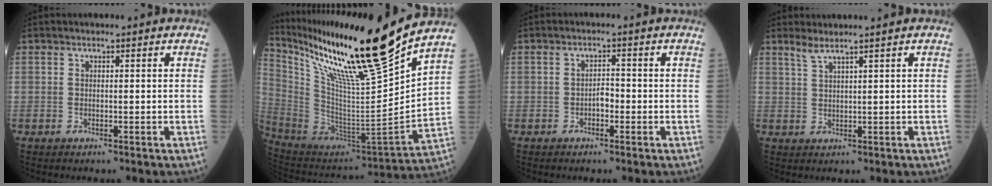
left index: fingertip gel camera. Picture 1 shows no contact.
{"total": 25.2, "force": [19.4, -1.6, 16.1], "torque": [-0.273, -0.051, 0.340]}
{"total": 1.8, "force": [-0.8, 0.9, 1.4], "torque": [-0.017, 0.005, -0.017]}
{"total": 2.1, "force": [1.7, -0.5, 1.1], "torque": [-0.028, 0.002, 0.038]}